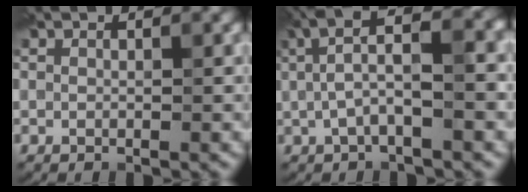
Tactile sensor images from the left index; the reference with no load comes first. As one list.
[{"total": 5.6, "force": [0.9, 1.6, 5.3], "torque": [-0.101, 0.015, 0.006]}]